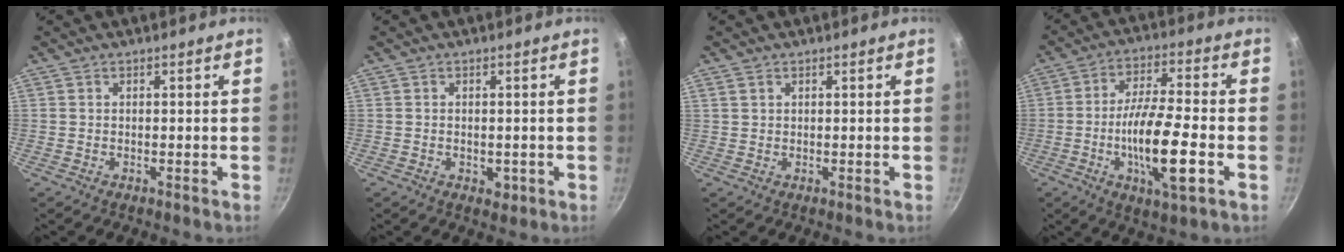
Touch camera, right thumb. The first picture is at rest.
{"total": 2.3, "force": [-0.5, 1.7, 1.5], "torque": [-0.017, -0.004, -0.006]}
{"total": 1.0, "force": [0.6, 0.7, 0.4], "torque": [-0.006, 0.002, 0.011]}
{"total": 14.8, "force": [-4.0, 3.7, 13.8], "torque": [-0.246, 0.016, -0.074]}